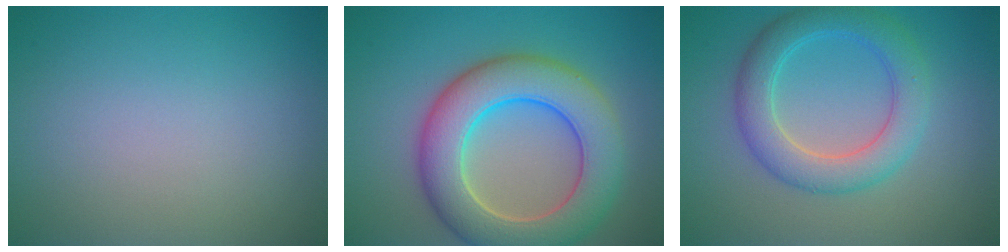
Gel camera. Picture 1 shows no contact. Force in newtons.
{"total": 9.1, "press": 9.1, "slide": 0.4}
{"total": 5.0, "press": 5.0, "slide": 0.1}